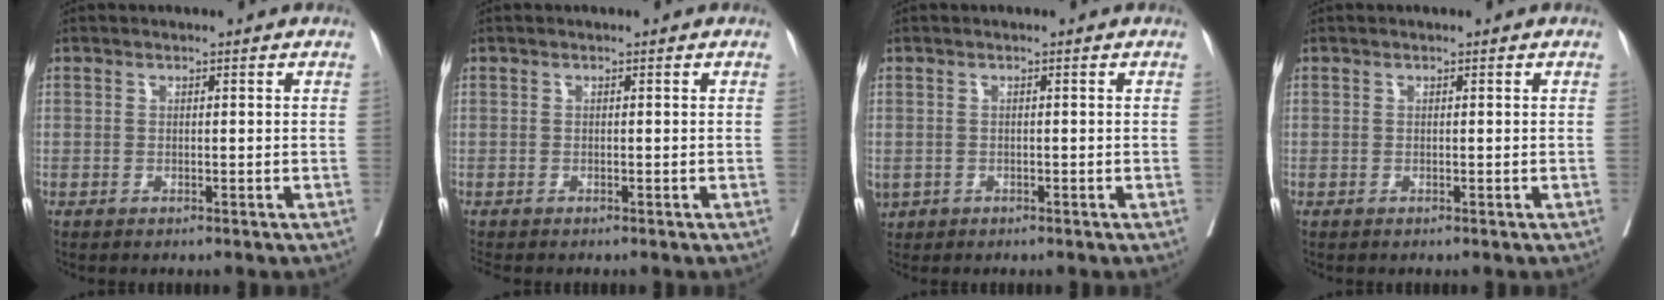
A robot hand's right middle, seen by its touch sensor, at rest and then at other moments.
{"total": 1.1, "force": [-1.0, 0.2, 0.2], "torque": [-0.009, -0.003, -0.020]}
{"total": 2.2, "force": [-0.9, 1.8, 0.9], "torque": [-0.022, -0.001, -0.008]}
{"total": 0.0}